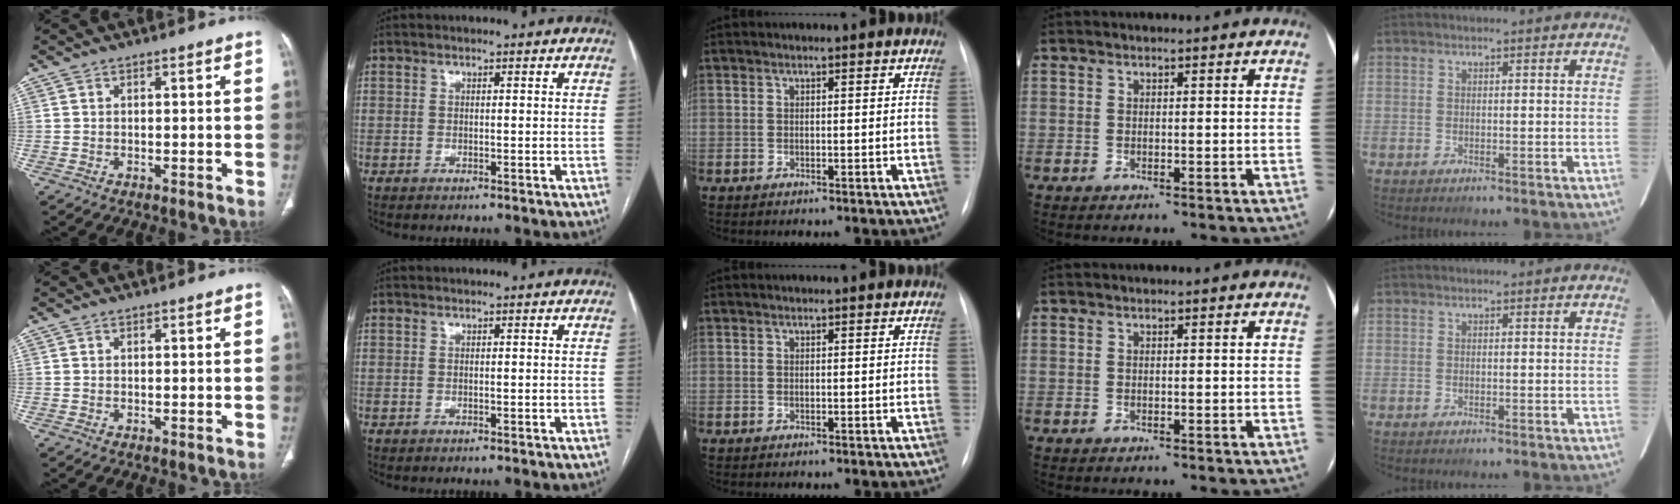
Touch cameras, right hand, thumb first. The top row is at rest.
{}